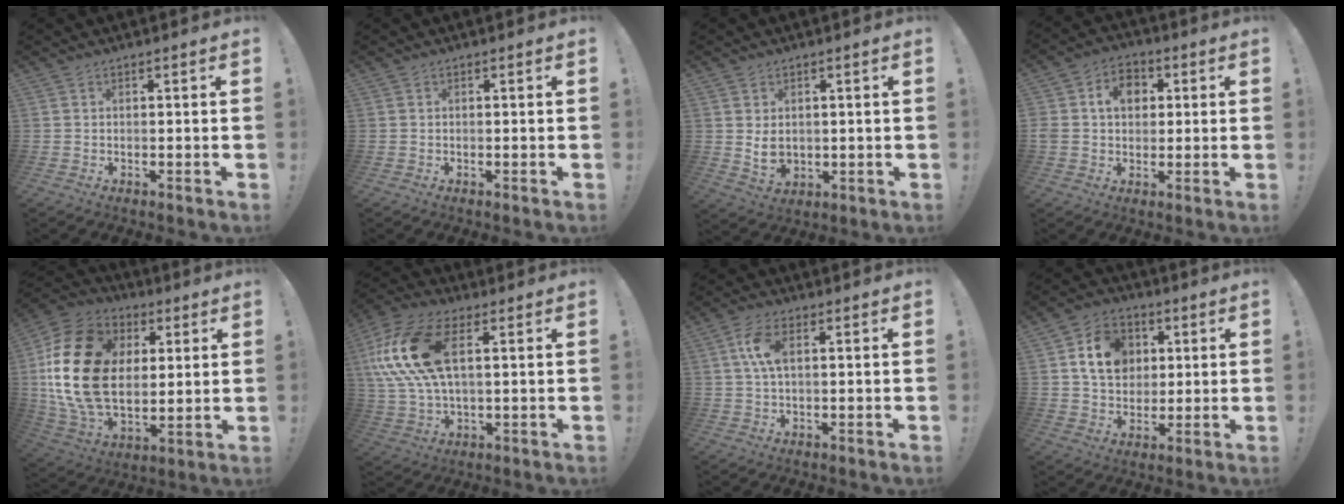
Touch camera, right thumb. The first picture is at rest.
{"total": 0.0}
{"total": 5.8, "force": [1.3, 4.6, 3.3], "torque": [-0.040, -0.010, 0.025]}
{"total": 9.3, "force": [2.1, 7.6, 5.0], "torque": [-0.077, 0.008, 0.041]}
{"total": 25.1, "force": [4.5, 18.1, 16.8], "torque": [-0.319, -0.011, 0.097]}
{"total": 19.8, "force": [5.2, 10.2, 16.1], "torque": [-0.325, -0.001, 0.093]}
{"total": 7.0, "force": [1.6, 3.6, 5.8], "torque": [-0.115, 0.002, 0.025]}
{"total": 13.3, "force": [3.8, 10.7, 7.0], "torque": [-0.096, -0.006, 0.078]}